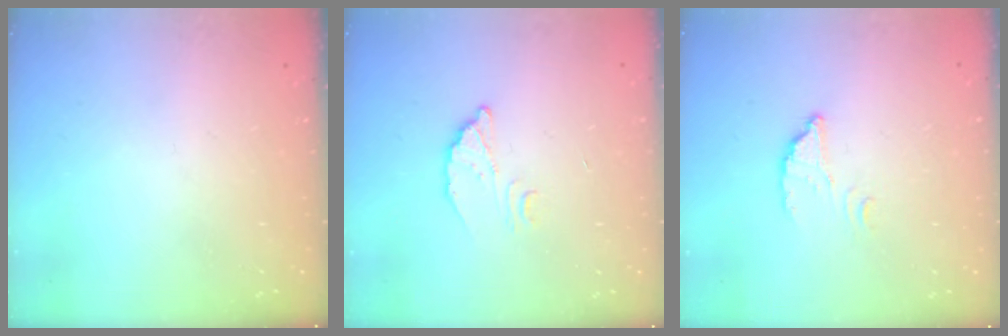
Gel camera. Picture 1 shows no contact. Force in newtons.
{"total": 4.6, "press": 4.6, "slide": 0.4}
{"total": 2.7, "press": 2.7, "slide": 0.4}